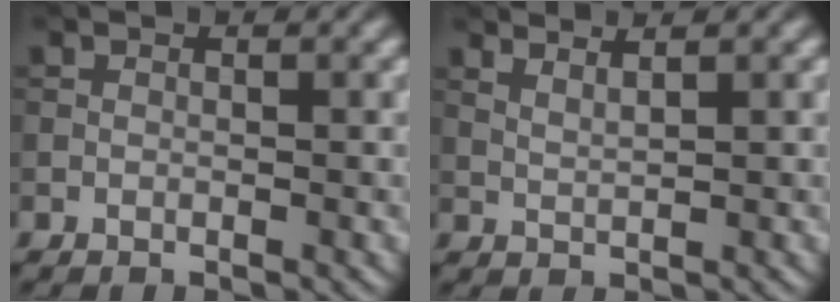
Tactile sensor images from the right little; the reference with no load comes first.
{"total": 2.1, "force": [1.7, 0.5, 1.2], "torque": [-0.016, 0.002, 0.023]}